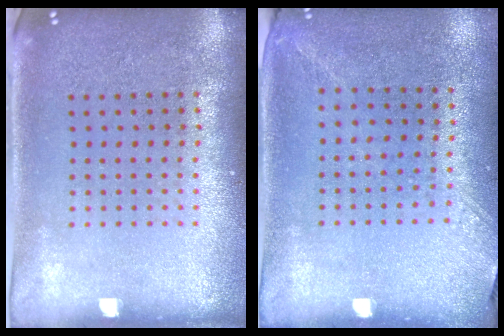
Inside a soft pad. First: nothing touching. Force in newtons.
{"total": 1.3, "press": 1.0, "slide": 0.8}